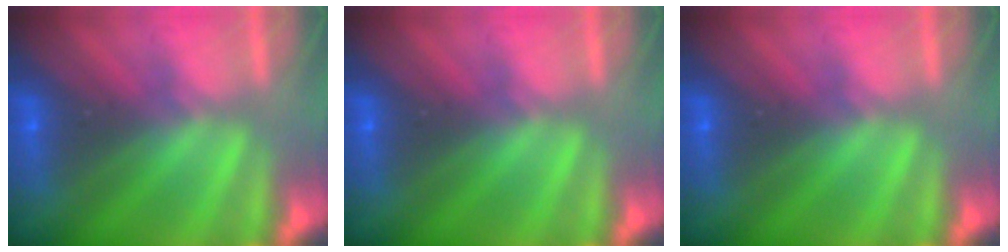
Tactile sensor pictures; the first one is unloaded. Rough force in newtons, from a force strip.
{"total": 0.0}
{"total": 0.0}